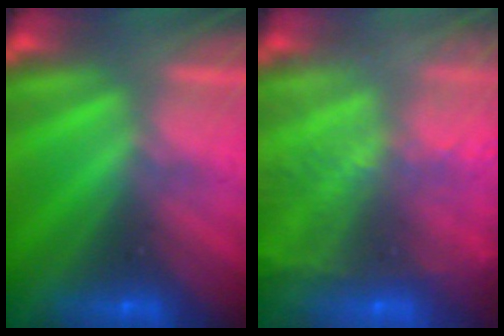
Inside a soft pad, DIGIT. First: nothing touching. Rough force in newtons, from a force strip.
{"total": 6.9}